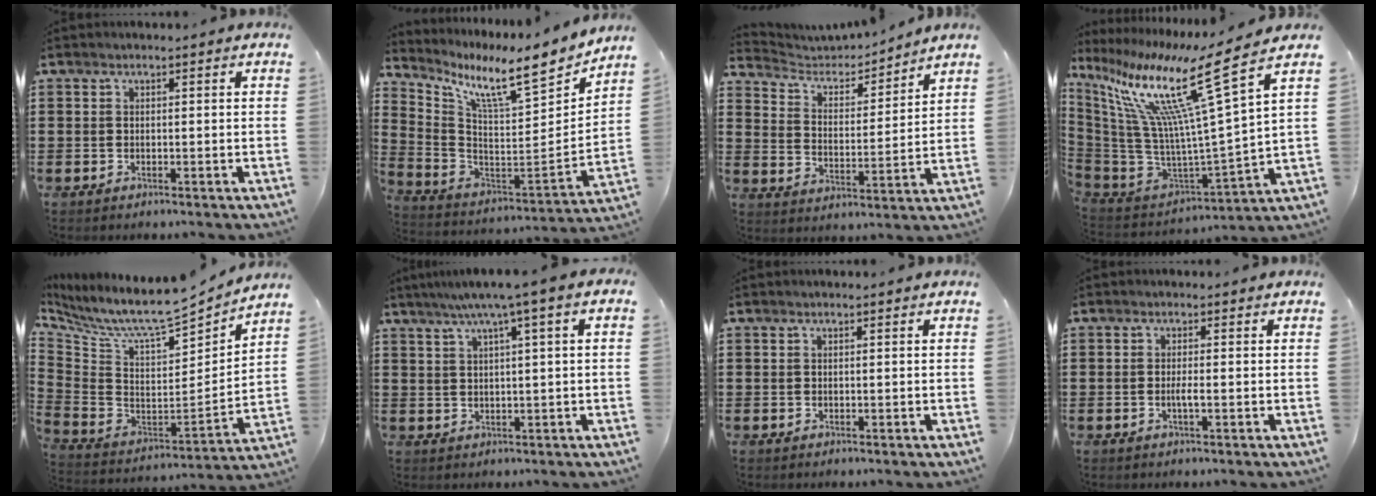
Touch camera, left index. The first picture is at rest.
{"total": 9.5, "force": [7.2, 1.0, 6.1], "torque": [-0.128, -0.067, 0.110]}
{"total": 3.9, "force": [3.7, 1.0, 0.6], "torque": [-0.037, -0.030, 0.057]}
{"total": 16.7, "force": [9.8, 1.7, 13.4], "torque": [-0.299, -0.072, 0.141]}
{"total": 7.6, "force": [6.4, 1.3, 3.8], "torque": [-0.105, -0.060, 0.103]}
{"total": 4.4, "force": [1.7, -0.1, 4.1], "torque": [-0.082, -0.002, 0.025]}
{"total": 0.0}
{"total": 1.5, "force": [-0.4, 0.2, 1.5], "torque": [-0.026, 0.000, -0.007]}